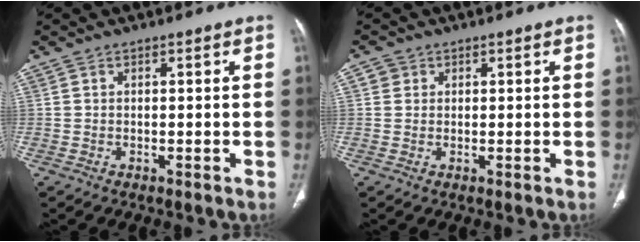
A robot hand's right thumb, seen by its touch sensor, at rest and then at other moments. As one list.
[{"total": 2.0, "force": [0.6, 1.9, 0.4], "torque": [0.006, 0.000, 0.006]}]